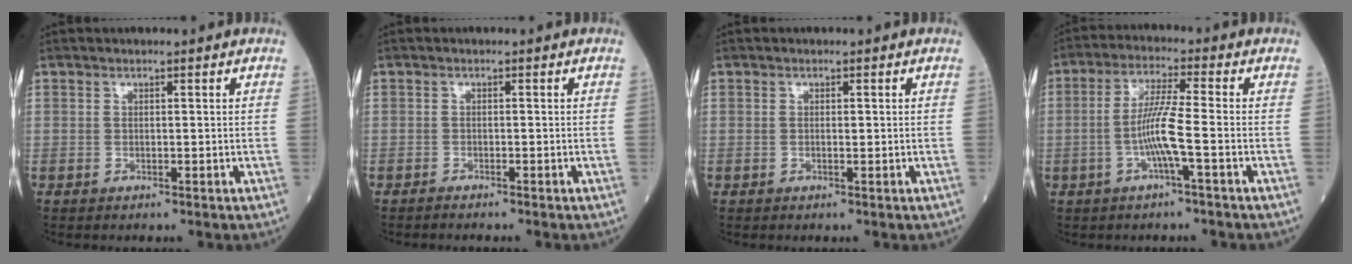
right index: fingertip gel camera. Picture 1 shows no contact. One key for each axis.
{"total": 1.5, "fx": -1.4, "fy": -0.1, "fz": 0.4, "tx": -0.004, "ty": 0.000, "tz": -0.019}
{"total": 0.6, "fx": 0.0, "fy": 0.1, "fz": 0.6, "tx": -0.013, "ty": 0.000, "tz": 0.000}
{"total": 6.7, "fx": -1.8, "fy": -0.4, "fz": 6.5, "tx": -0.132, "ty": 0.003, "tz": -0.038}